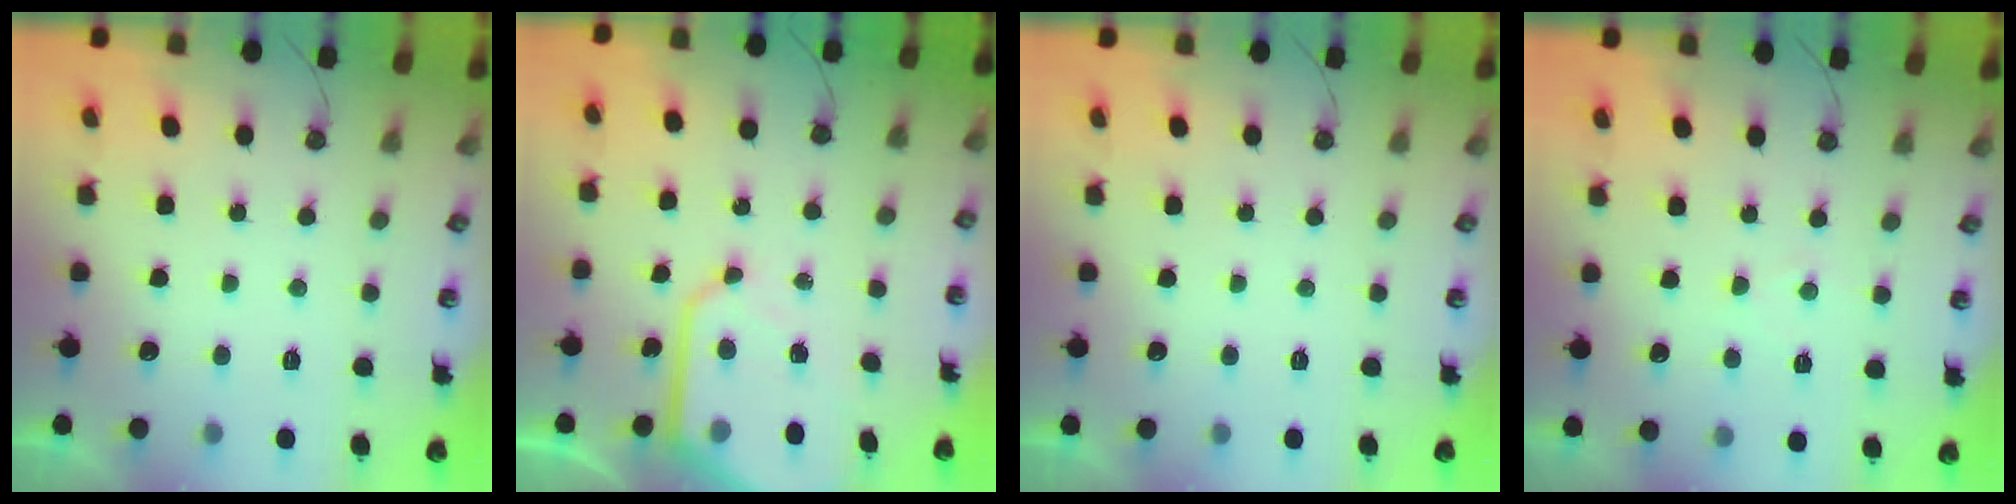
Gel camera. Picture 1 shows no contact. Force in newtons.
{"total": 11.6, "press": 11.6, "slide": 0.9}
{"total": 0.0}
{"total": 3.9, "press": 3.8, "slide": 0.7}